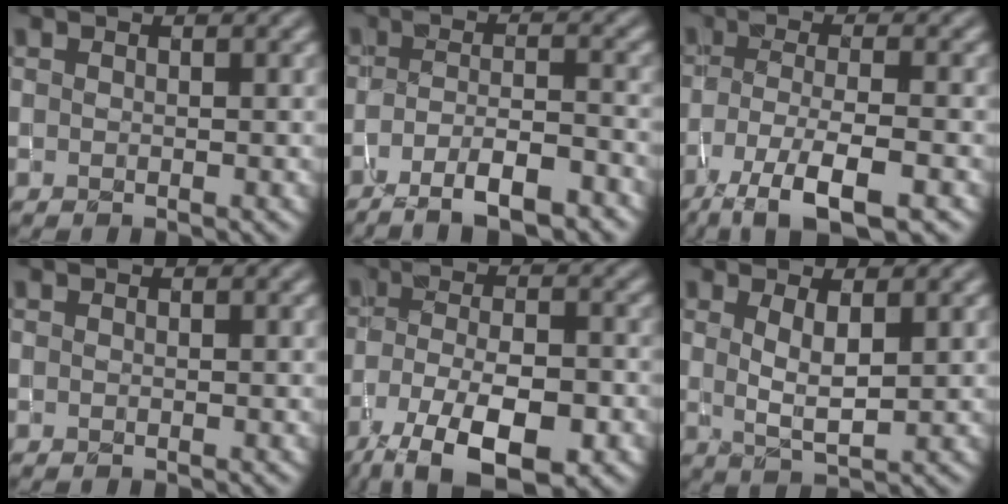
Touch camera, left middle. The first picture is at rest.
{"total": 6.0, "force": [-3.9, 1.4, 4.3], "torque": [-0.067, -0.002, -0.065]}
{"total": 6.5, "force": [-3.9, 1.5, 4.9], "torque": [-0.086, -0.003, -0.073]}
{"total": 0.0}
{"total": 9.8, "force": [-5.7, 3.6, 7.0], "torque": [-0.128, -0.009, -0.099]}
{"total": 2.9, "force": [0.9, 0.8, 2.6], "torque": [-0.052, -0.009, 0.020]}